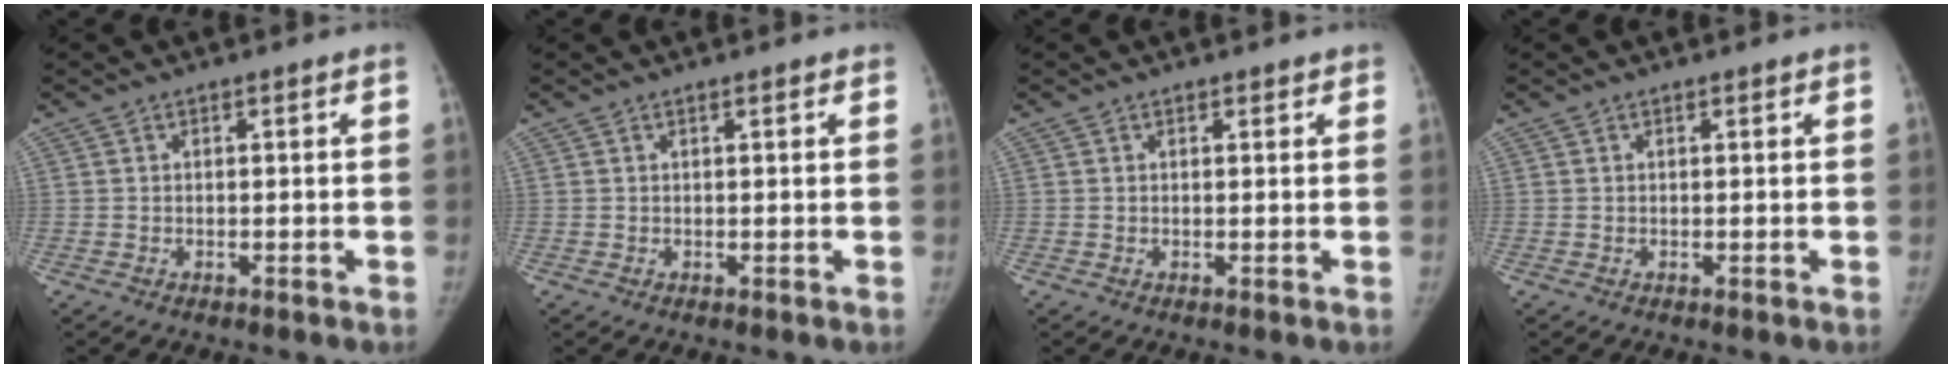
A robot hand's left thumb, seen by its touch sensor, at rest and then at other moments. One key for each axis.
{"total": 0.7, "fx": 0.5, "fy": 0.2, "fz": 0.5, "tx": -0.007, "ty": -0.001, "tz": 0.006}
{"total": 1.0, "fx": 0.7, "fy": 0.5, "fz": 0.4, "tx": 0.001, "ty": -0.004, "tz": 0.007}
{"total": 0.0}